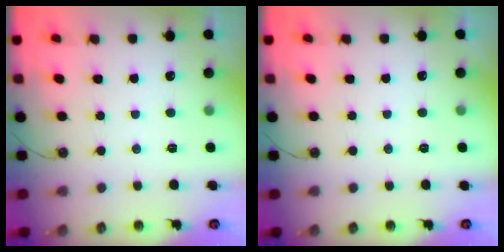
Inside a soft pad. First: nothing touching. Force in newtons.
{"total": 2.1, "press": 1.5, "slide": 1.5}